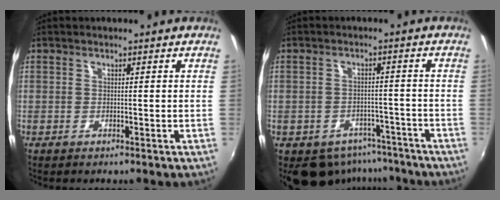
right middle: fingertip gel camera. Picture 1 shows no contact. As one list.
[{"total": 9.5, "force": [-6.6, 6.2, 2.8], "torque": [-0.063, 0.011, -0.070]}]